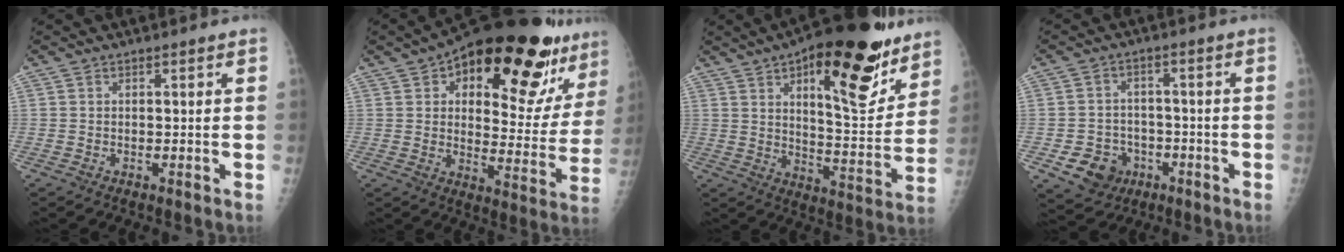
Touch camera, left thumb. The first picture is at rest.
{"total": 27.3, "force": [16.3, 10.9, 19.0], "torque": [-0.221, -0.042, 0.228]}
{"total": 24.6, "force": [13.7, 9.0, 18.2], "torque": [-0.224, -0.055, 0.207]}
{"total": 7.9, "force": [-3.2, 6.8, 2.5], "torque": [-0.021, 0.021, -0.040]}